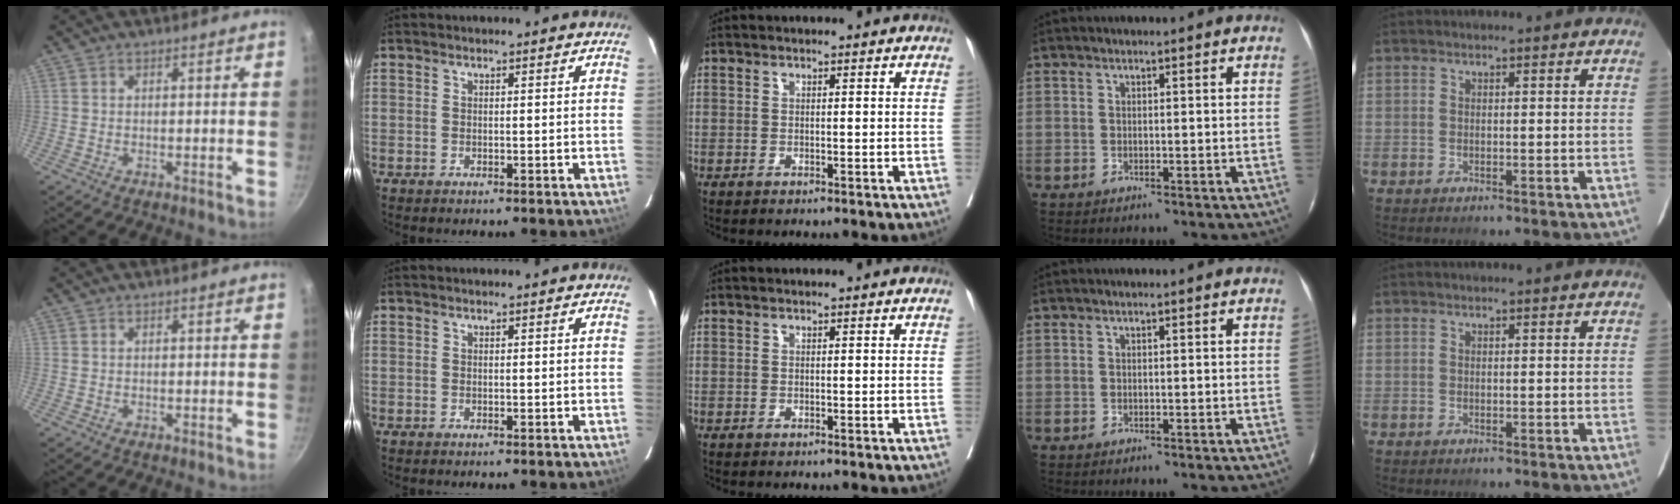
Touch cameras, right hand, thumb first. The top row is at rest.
{}